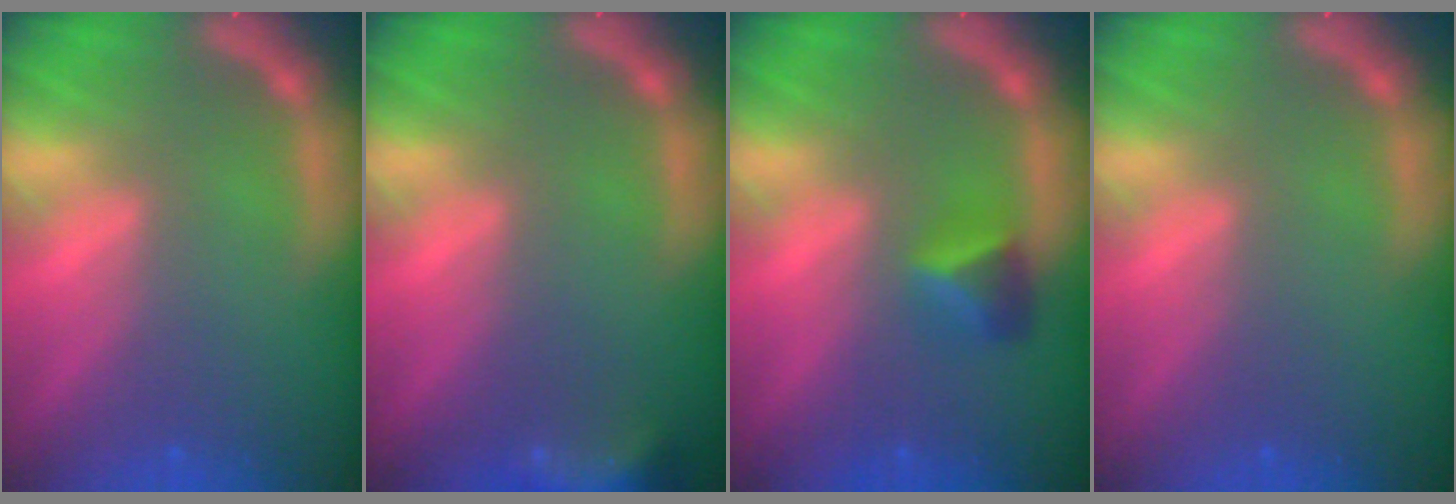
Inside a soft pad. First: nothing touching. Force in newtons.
{"total": 5.9}
{"total": 2.4}
{"total": 0.0}